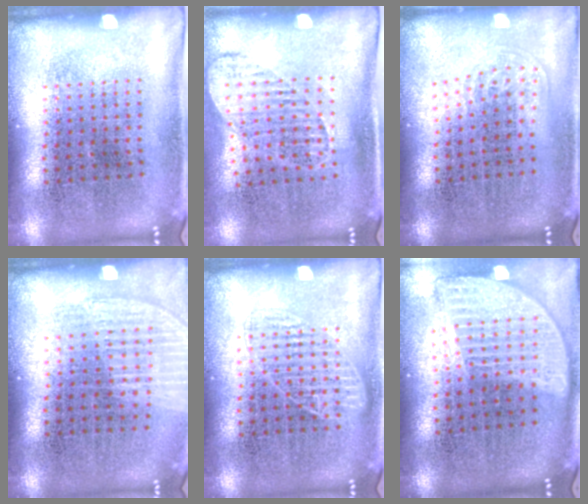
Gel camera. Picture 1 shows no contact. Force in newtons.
{"total": 1.4, "press": 1.1, "slide": 0.8}
{"total": 0.9, "press": 0.6, "slide": 0.7}
{"total": 1.2, "press": 1.1, "slide": 0.4}
{"total": 1.8, "press": 1.7, "slide": 0.4}
{"total": 1.9, "press": 1.6, "slide": 1.2}